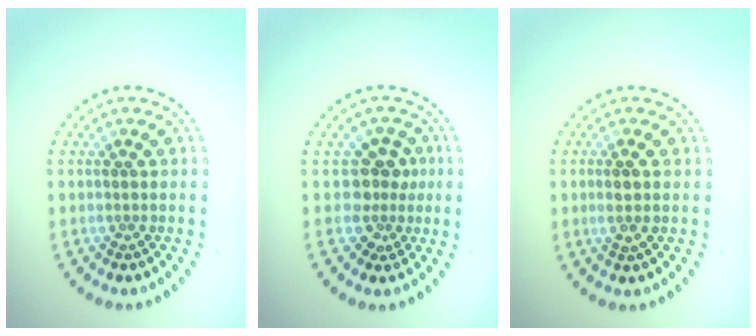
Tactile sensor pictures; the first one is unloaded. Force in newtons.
{"total": 2.7, "press": 2.0, "slide": 1.8}
{"total": 1.2, "press": 0.9, "slide": 0.7}